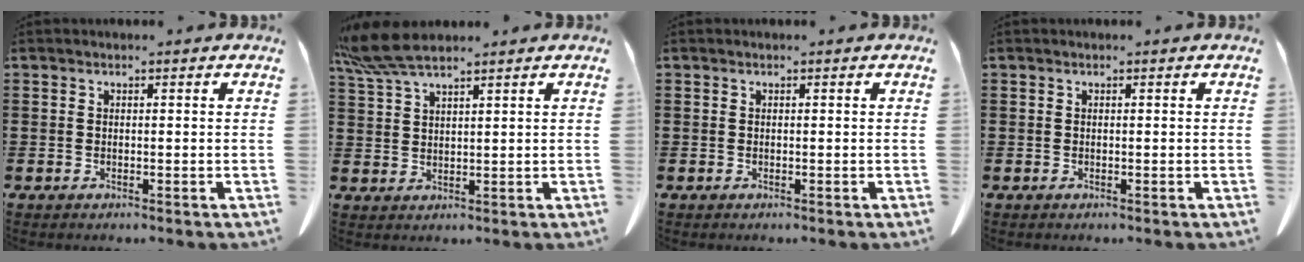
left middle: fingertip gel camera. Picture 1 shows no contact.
{"total": 6.3, "force": [5.1, 0.8, 3.5], "torque": [-0.089, -0.008, 0.093]}
{"total": 0.0}
{"total": 0.0}